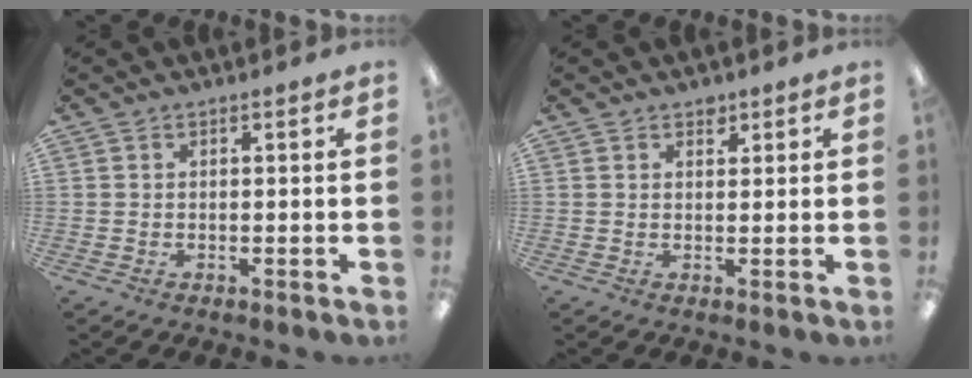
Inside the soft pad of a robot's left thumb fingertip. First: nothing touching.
{"total": 1.9, "force": [1.5, 1.1, 0.5], "torque": [0.006, -0.007, 0.025]}